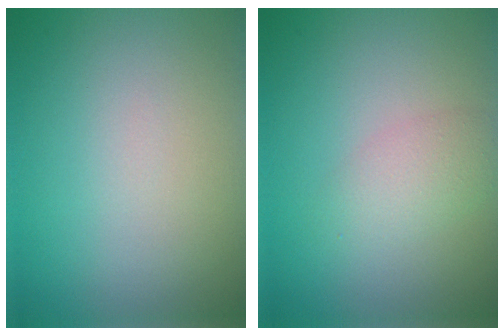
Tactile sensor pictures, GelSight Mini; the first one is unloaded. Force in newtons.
{"total": 2.1, "press": 2.1, "slide": 0.0}